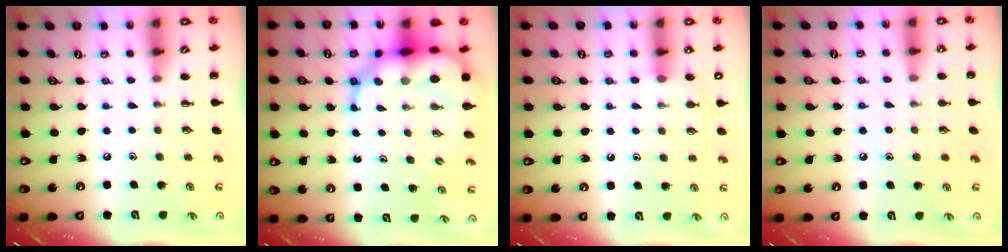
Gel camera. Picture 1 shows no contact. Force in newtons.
{"total": 12.9, "press": 12.3, "slide": 3.9}
{"total": 6.8, "press": 6.6, "slide": 1.8}
{"total": 6.7, "press": 6.4, "slide": 1.8}